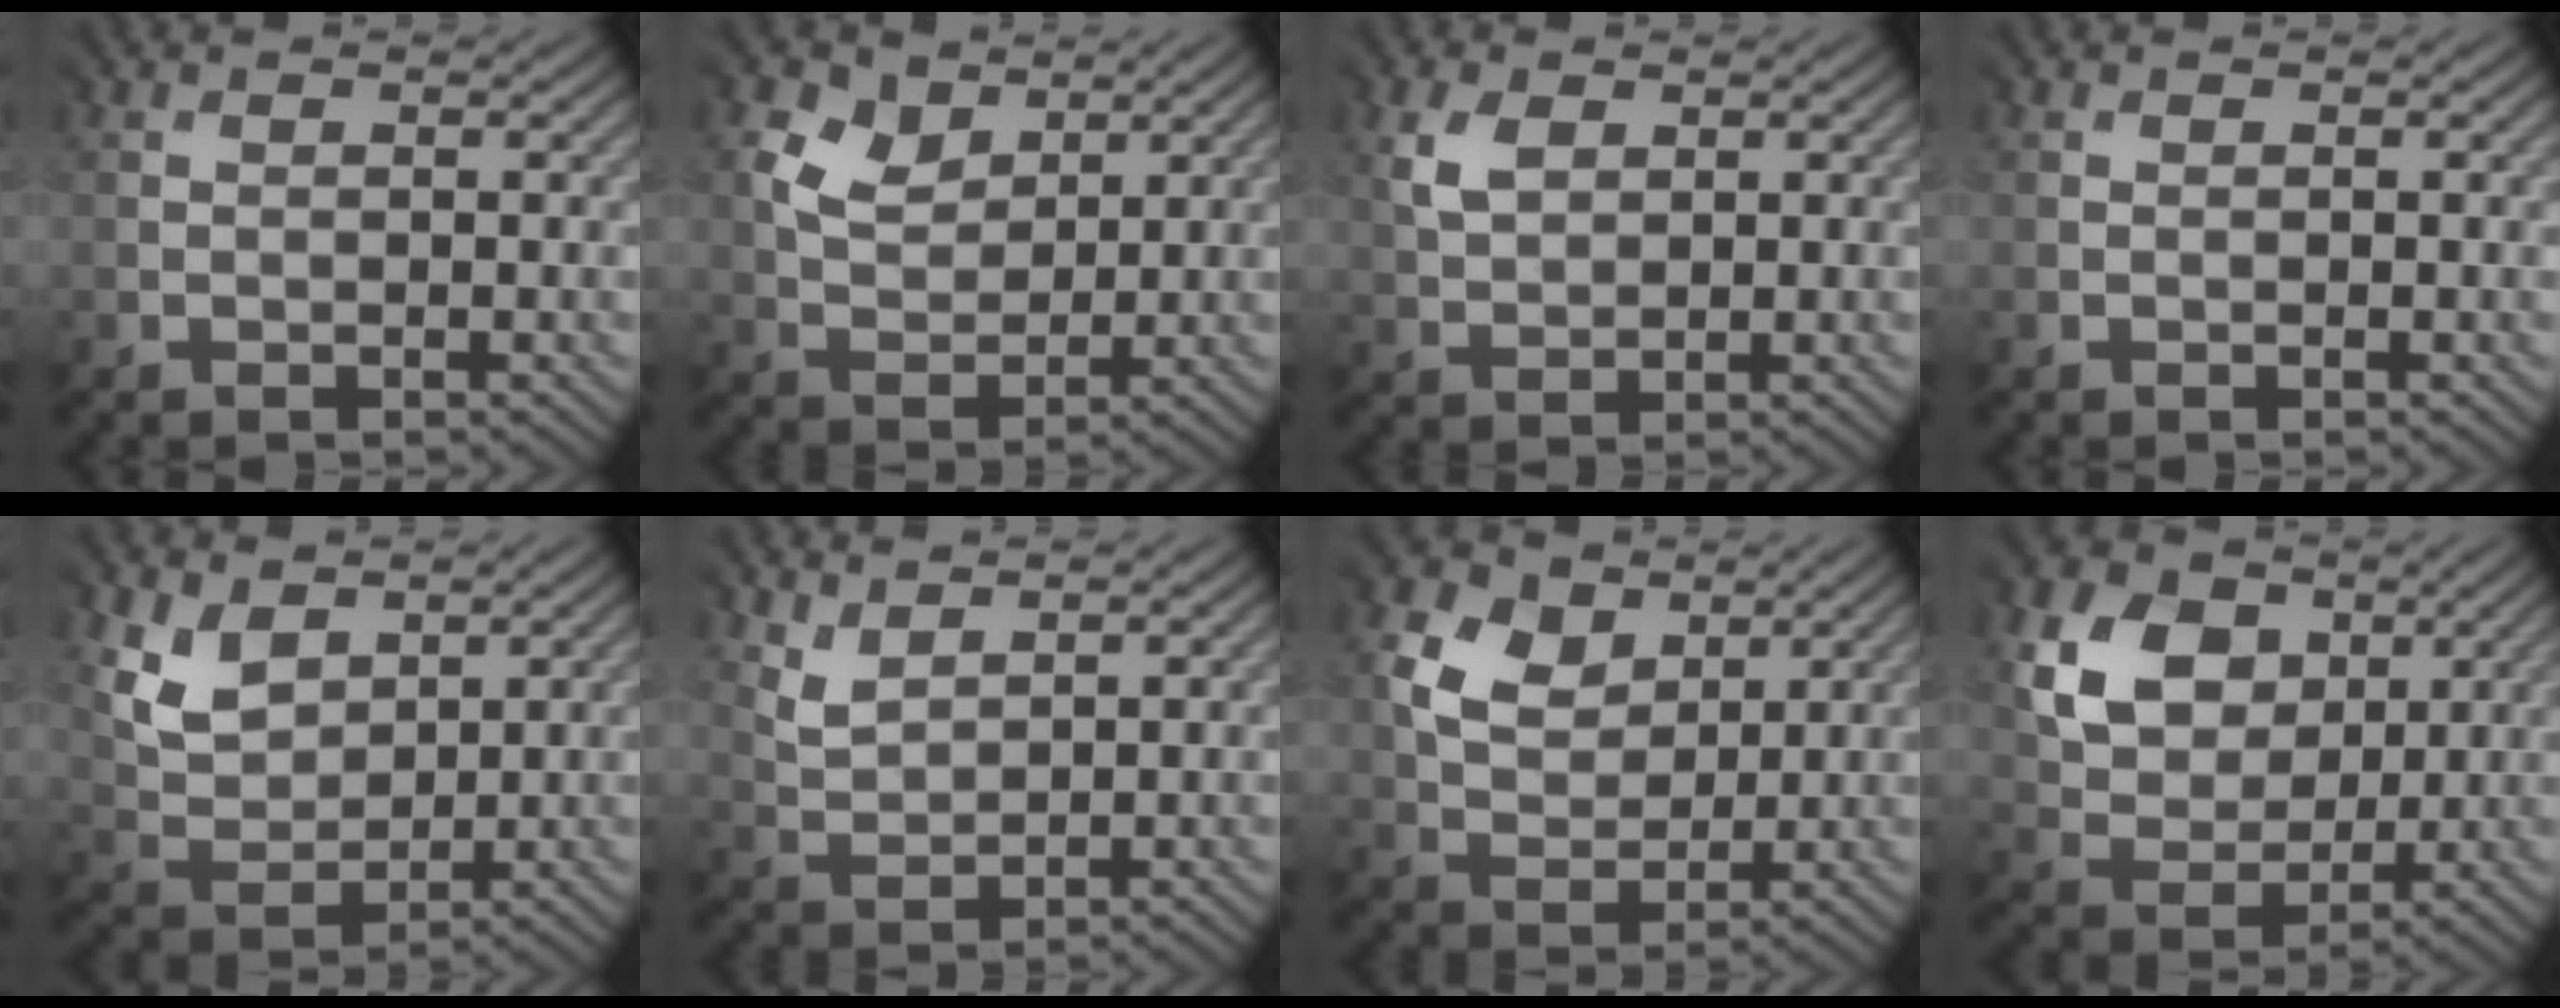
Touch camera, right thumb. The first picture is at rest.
{"total": 4.3, "force": [2.9, 2.8, 1.6], "torque": [-0.055, -0.002, 0.054]}
{"total": 2.6, "force": [1.7, 1.7, 1.0], "torque": [-0.037, 0.003, 0.032]}
{"total": 0.0}
{"total": 5.3, "force": [3.4, 3.5, 2.0], "torque": [-0.075, -0.008, 0.064]}
{"total": 2.9, "force": [2.8, 0.8, 0.0], "torque": [-0.021, 0.000, 0.064]}
{"total": 6.3, "force": [3.4, 4.5, 2.8], "torque": [-0.087, 0.003, 0.055]}
{"total": 9.8, "force": [4.3, 7.4, 4.7], "torque": [-0.129, 0.018, 0.074]}